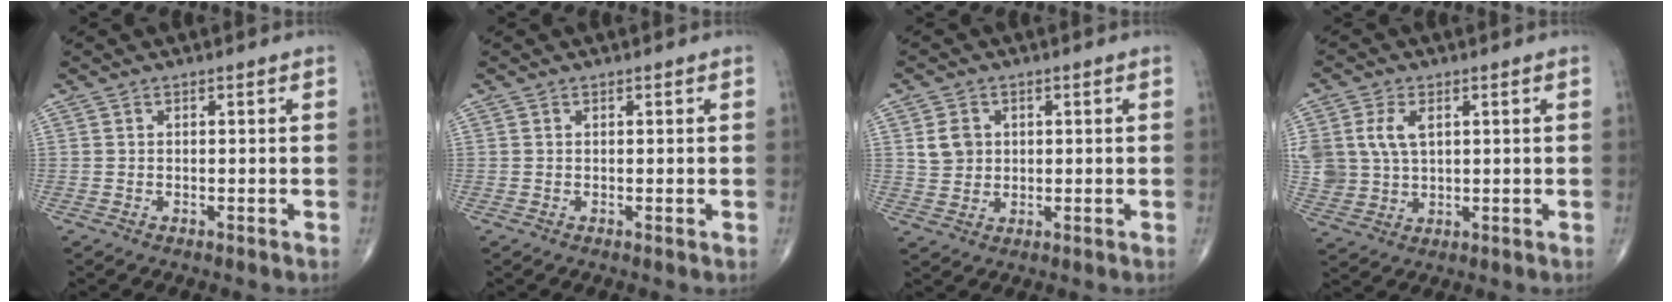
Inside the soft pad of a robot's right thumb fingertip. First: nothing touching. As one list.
[{"total": 0.0}, {"total": 4.6, "force": [1.2, 3.9, 2.1], "torque": [-0.020, -0.003, 0.025]}, {"total": 10.2, "force": [2.6, 7.1, 6.9], "torque": [-0.155, -0.004, 0.060]}]